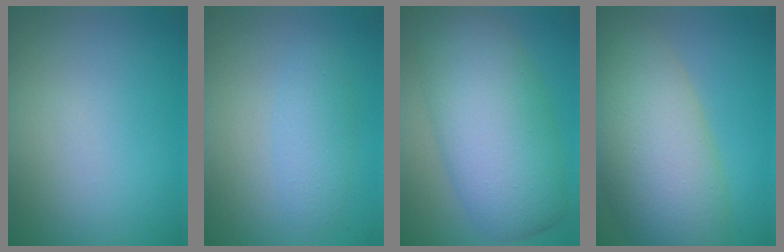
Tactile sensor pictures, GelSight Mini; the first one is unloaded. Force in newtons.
{"total": 2.2, "press": 2.2, "slide": 0.1}
{"total": 10.0, "press": 10.0, "slide": 0.2}
{"total": 11.0, "press": 10.9, "slide": 0.9}